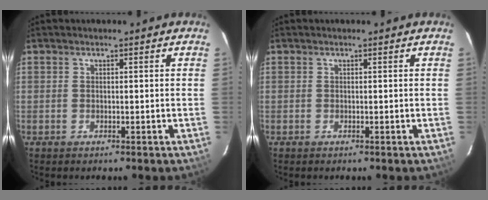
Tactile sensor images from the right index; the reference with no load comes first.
{"total": 0.0}